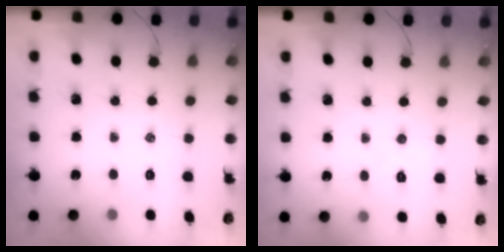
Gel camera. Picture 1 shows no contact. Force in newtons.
{"total": 4.5, "press": 4.4, "slide": 1.0}